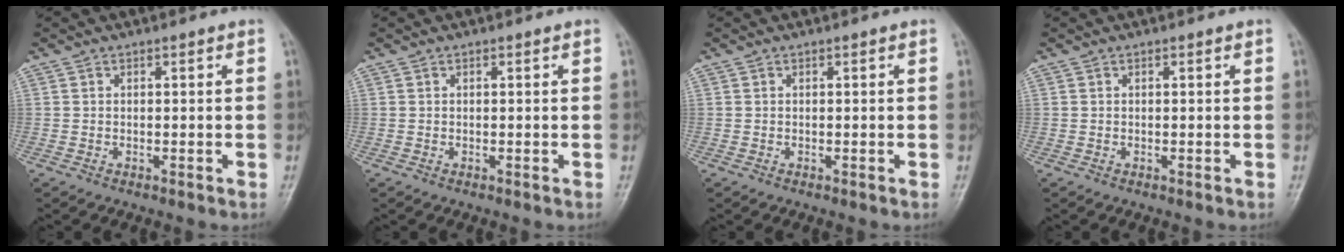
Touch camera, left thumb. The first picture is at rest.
{"total": 0.0}
{"total": 0.0}
{"total": 0.0}